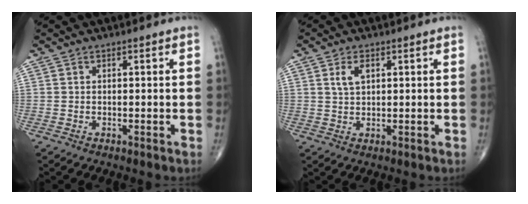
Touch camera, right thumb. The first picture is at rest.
{"total": 3.3, "force": [1.2, 1.8, 2.5], "torque": [-0.046, 0.000, 0.026]}